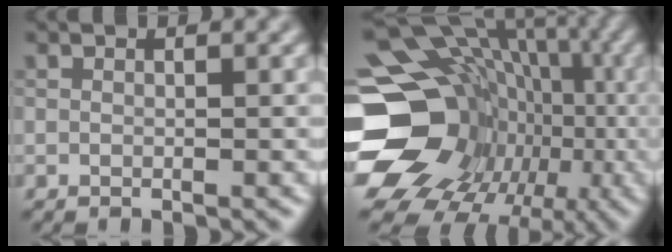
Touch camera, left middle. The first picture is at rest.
{"total": 21.7, "force": [-3.7, 18.6, 10.4], "torque": [-0.155, -0.003, -0.077]}